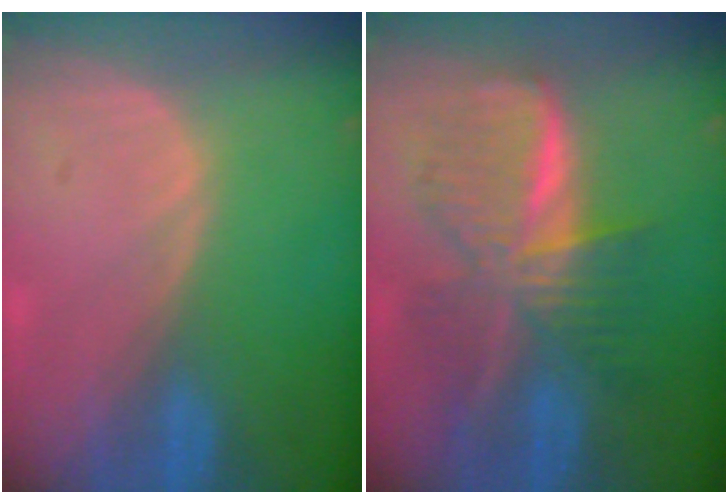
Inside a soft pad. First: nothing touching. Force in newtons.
{"total": 9.5, "press": 9.5, "slide": 0.7}